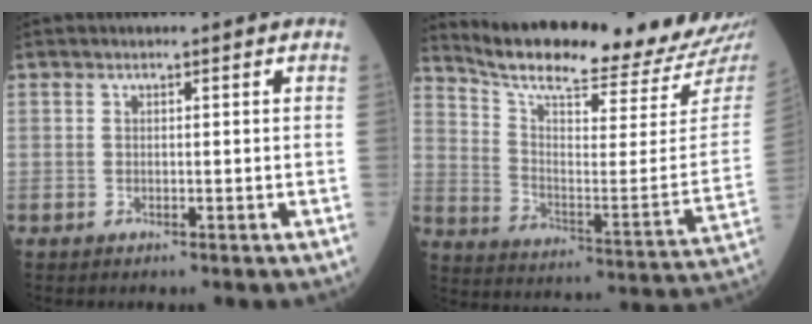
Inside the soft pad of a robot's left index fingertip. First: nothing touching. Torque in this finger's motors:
{"motor_torque": [0.21, -0.75, 0.28, 0.08]}